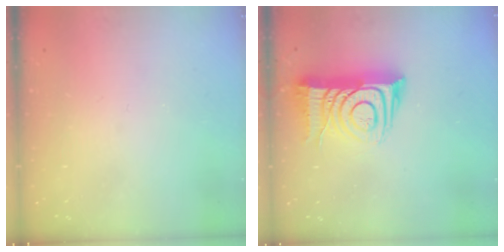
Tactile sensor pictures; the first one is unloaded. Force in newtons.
{"total": 12.9, "press": 12.8, "slide": 1.1}